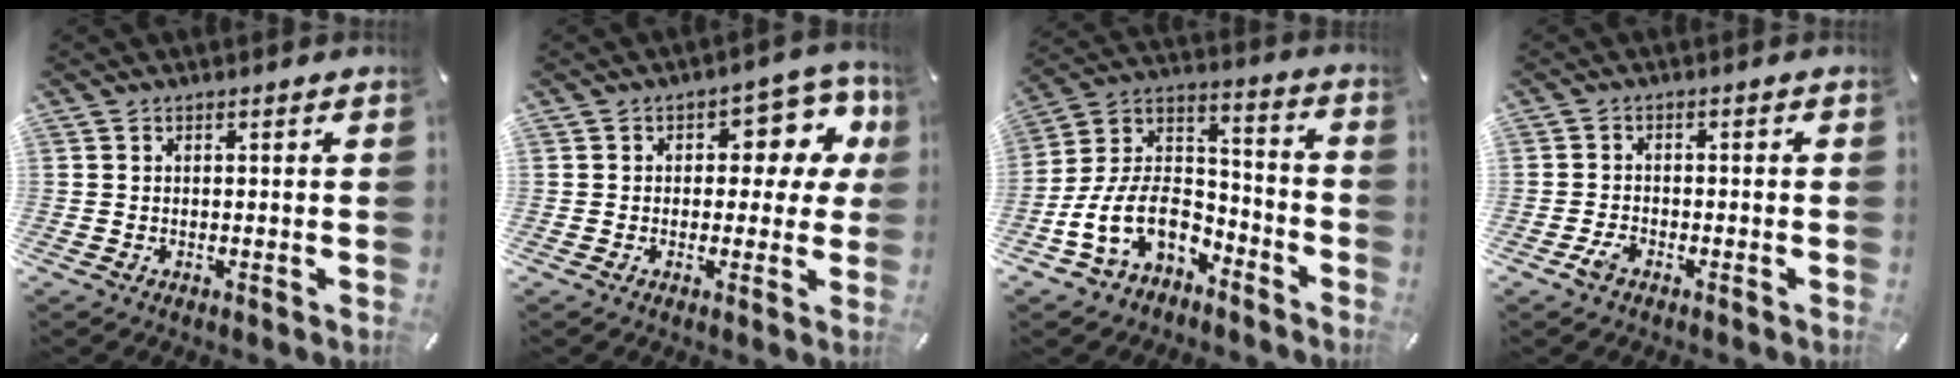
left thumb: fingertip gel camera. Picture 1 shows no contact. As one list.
[{"total": 9.6, "force": [2.8, 6.0, 7.0], "torque": [-0.084, -0.012, 0.043]}, {"total": 15.0, "force": [-6.8, 10.4, 8.5], "torque": [-0.191, 0.023, -0.117]}, {"total": 3.1, "force": [-1.8, 2.1, 1.4], "torque": [-0.031, 0.007, -0.036]}]